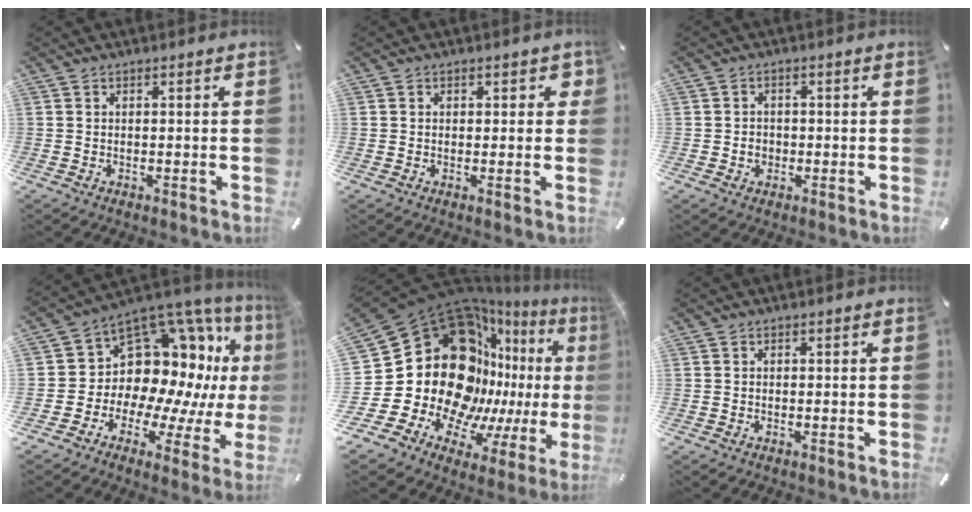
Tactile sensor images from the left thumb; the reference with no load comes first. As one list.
[{"total": 1.9, "force": [0.4, 1.4, 1.3], "torque": [-0.003, -0.003, -0.001]}, {"total": 2.6, "force": [-0.6, 2.3, 1.1], "torque": [-0.021, 0.005, -0.013]}, {"total": 14.2, "force": [5.5, 10.8, 7.4], "torque": [-0.105, -0.097, 0.112]}, {"total": 34.5, "force": [3.5, 24.2, 24.3], "torque": [-0.445, -0.100, 0.130]}, {"total": 0.0}]